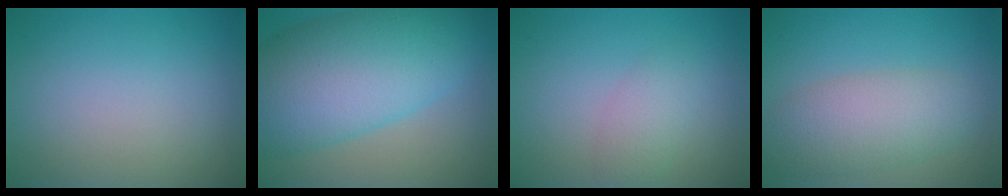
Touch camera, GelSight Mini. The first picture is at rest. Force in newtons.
{"total": 12.2, "press": 12.2, "slide": 0.3}
{"total": 2.2, "press": 2.2, "slide": 0.2}
{"total": 5.2, "press": 5.2, "slide": 0.3}